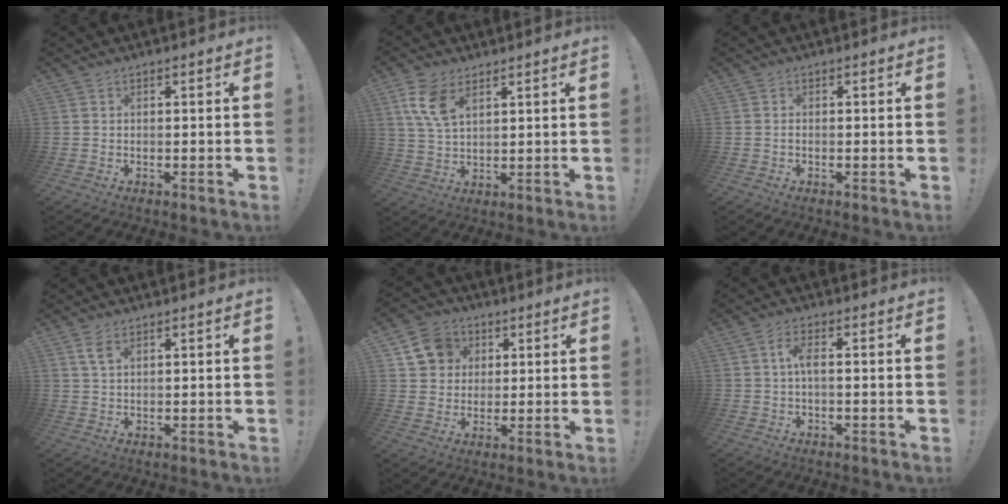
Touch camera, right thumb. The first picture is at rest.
{"total": 9.0, "force": [4.6, 4.7, 6.0], "torque": [-0.125, -0.014, 0.086]}
{"total": 0.6, "force": [-0.5, 0.2, 0.3], "torque": [-0.014, 0.002, -0.008]}
{"total": 3.8, "force": [1.9, 1.8, 2.8], "torque": [-0.055, 0.000, 0.035]}
{"total": 11.1, "force": [3.9, 9.7, 3.7], "torque": [-0.051, -0.009, 0.081]}
{"total": 4.1, "force": [0.0, 1.1, 4.0], "torque": [-0.090, 0.005, -0.003]}